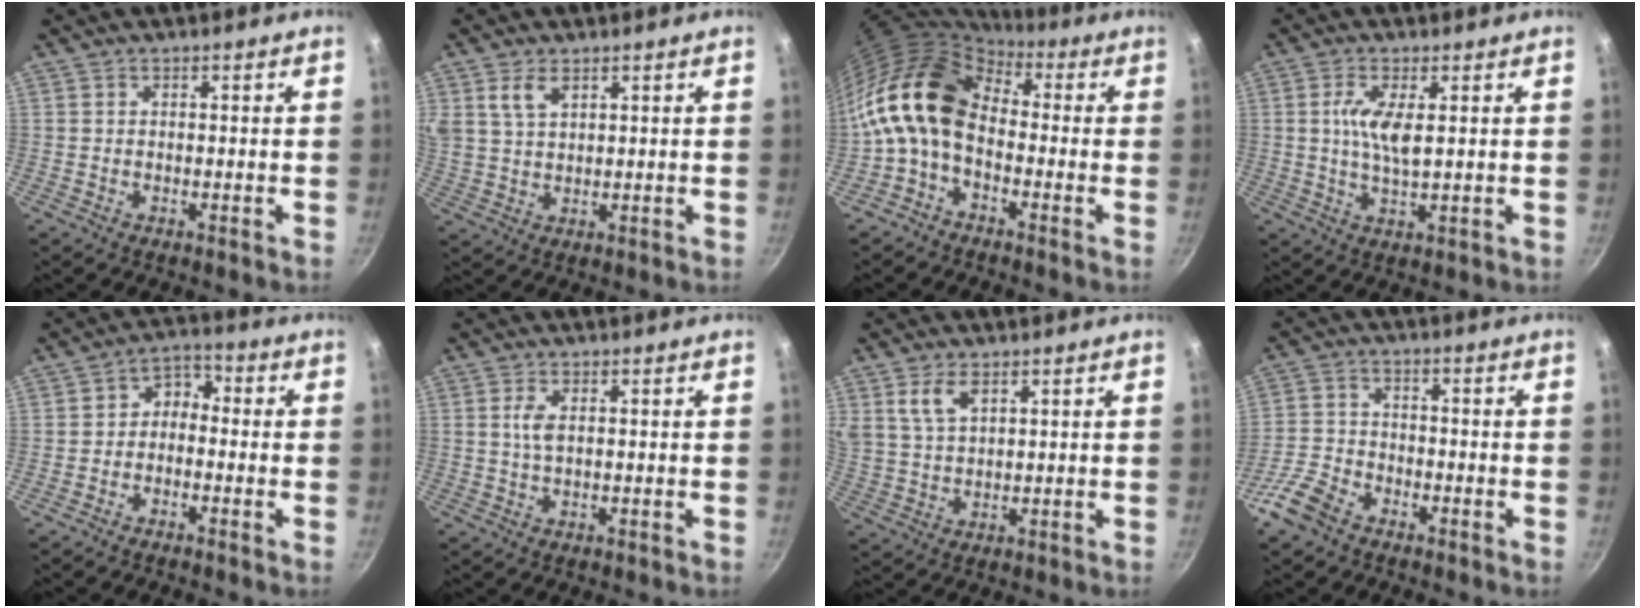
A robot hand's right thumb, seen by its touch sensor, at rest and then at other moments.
{"total": 5.2, "force": [2.7, 2.9, 3.4], "torque": [-0.057, -0.006, 0.057]}
{"total": 14.3, "force": [-1.0, 9.7, 10.4], "torque": [-0.179, 0.036, -0.043]}
{"total": 6.2, "force": [1.2, 2.0, 5.7], "torque": [-0.119, -0.003, 0.024]}
{"total": 4.2, "force": [-1.3, 3.1, 2.5], "torque": [-0.020, 0.031, -0.033]}
{"total": 2.5, "force": [0.5, 1.1, 2.2], "torque": [-0.048, 0.002, 0.010]}
{"total": 5.7, "force": [2.9, 3.0, 3.8], "torque": [-0.067, -0.011, 0.063]}
{"total": 7.2, "force": [-4.8, 4.3, 3.3], "torque": [-0.064, 0.034, -0.102]}